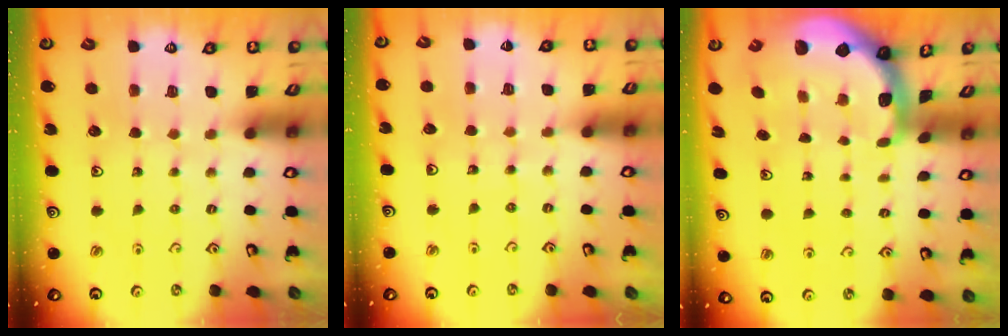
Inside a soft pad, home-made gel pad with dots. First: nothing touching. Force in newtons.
{"total": 3.1, "press": 3.0, "slide": 0.8}
{"total": 2.6, "press": 2.5, "slide": 0.6}